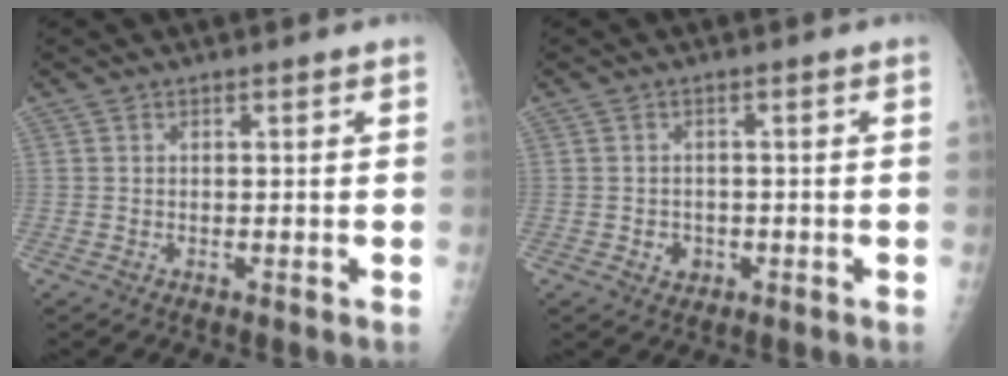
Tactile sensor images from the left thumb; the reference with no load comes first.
{"total": 2.4, "force": [-0.7, 2.2, 0.9], "torque": [-0.002, 0.005, -0.004]}